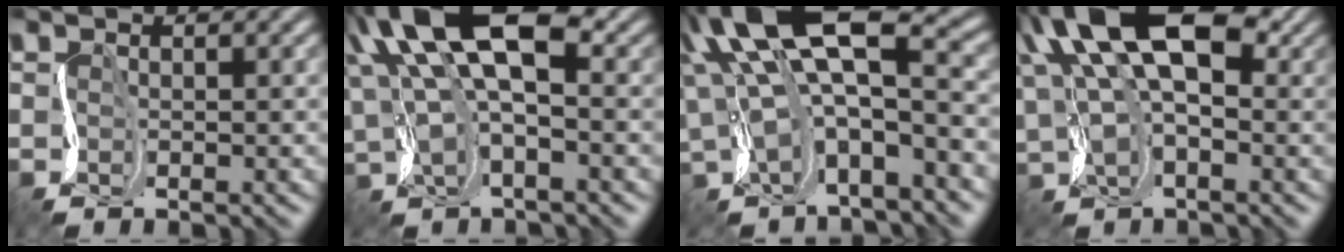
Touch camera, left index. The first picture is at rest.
{"total": 11.5, "force": [5.0, 5.3, 8.9], "torque": [-0.174, 0.025, 0.088]}
{"total": 10.3, "force": [3.2, 4.1, 8.9], "torque": [-0.168, 0.009, 0.062]}
{"total": 15.1, "force": [6.6, 8.0, 11.0], "torque": [-0.176, 0.036, 0.103]}